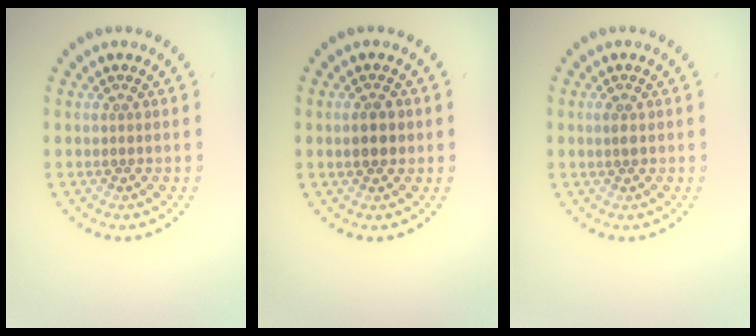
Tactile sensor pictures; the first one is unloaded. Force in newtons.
{"total": 2.6, "press": 2.6, "slide": 0.2}
{"total": 0.9, "press": 0.9, "slide": 0.3}